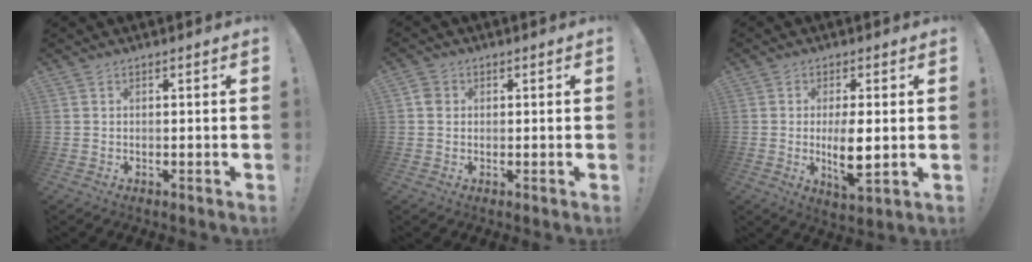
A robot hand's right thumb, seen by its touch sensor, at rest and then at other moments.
{"total": 2.9, "force": [0.4, 2.5, 1.3], "torque": [-0.011, 0.002, 0.007]}
{"total": 8.2, "force": [-0.3, 2.4, 7.9], "torque": [-0.132, -0.020, -0.007]}